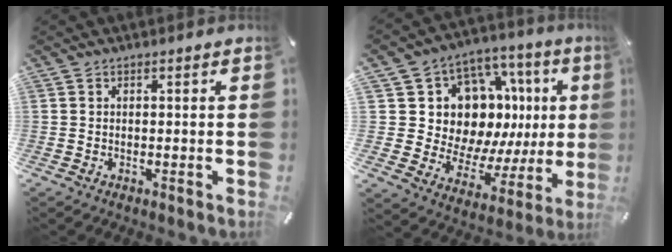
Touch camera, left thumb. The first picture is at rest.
{"total": 16.1, "force": [5.8, 12.8, 7.9], "torque": [-0.111, -0.068, 0.126]}